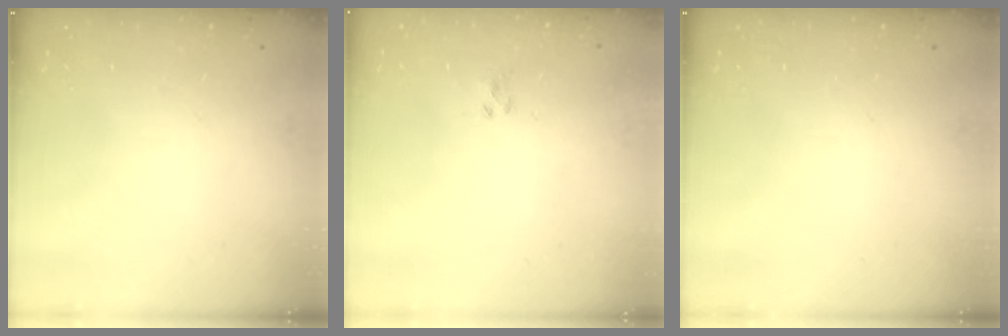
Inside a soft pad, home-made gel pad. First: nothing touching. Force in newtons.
{"total": 1.9, "press": 1.7, "slide": 0.7}
{"total": 0.0}